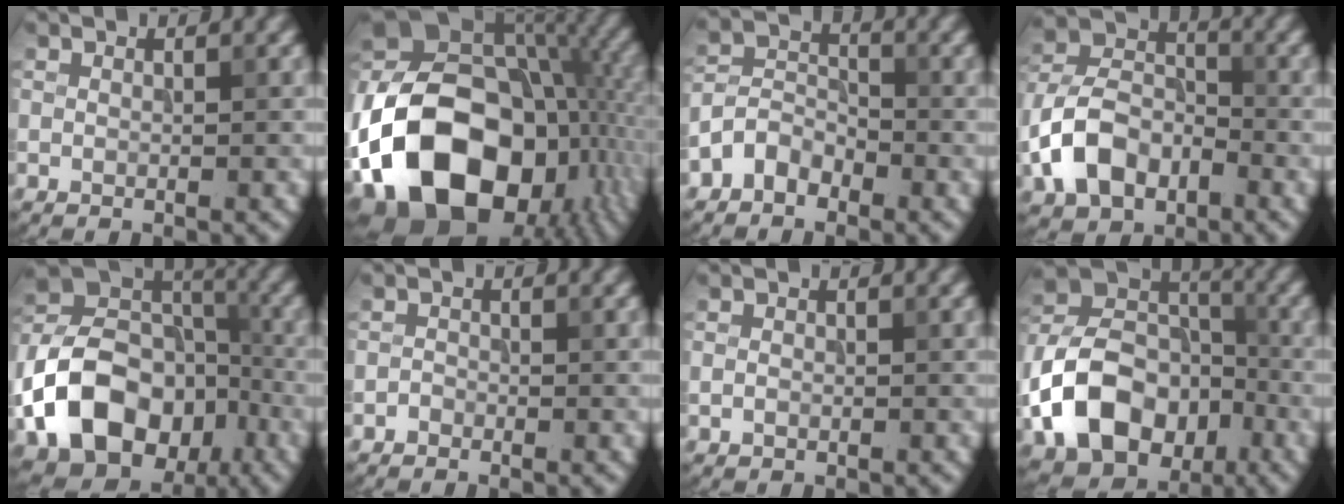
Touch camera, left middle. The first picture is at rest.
{"total": 20.0, "force": [-5.9, 13.5, 13.6], "torque": [-0.267, -0.008, -0.094]}
{"total": 3.1, "force": [-2.1, 1.9, 1.1], "torque": [-0.020, 0.012, -0.049]}
{"total": 7.1, "force": [-2.8, 4.9, 4.3], "torque": [-0.088, 0.005, -0.062]}
{"total": 12.3, "force": [-4.5, 9.0, 7.1], "torque": [-0.145, 0.004, -0.091]}
{"total": 0.7, "force": [-0.6, 0.4, 0.1], "torque": [0.003, 0.000, -0.012]}
{"total": 0.8, "force": [-0.2, 0.6, 0.4], "torque": [-0.007, 0.000, -0.006]}
{"total": 10.9, "force": [-3.8, 8.0, 6.4], "torque": [-0.128, 0.009, -0.083]}